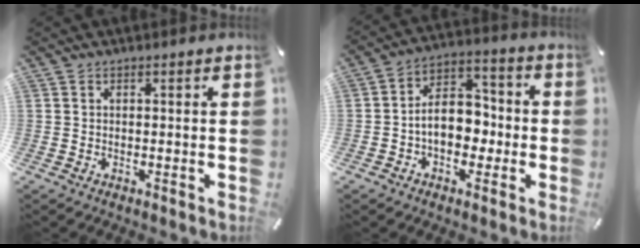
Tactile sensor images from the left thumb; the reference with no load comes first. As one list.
[{"total": 10.6, "force": [-1.9, 7.7, 6.9], "torque": [-0.111, 0.014, -0.034]}]